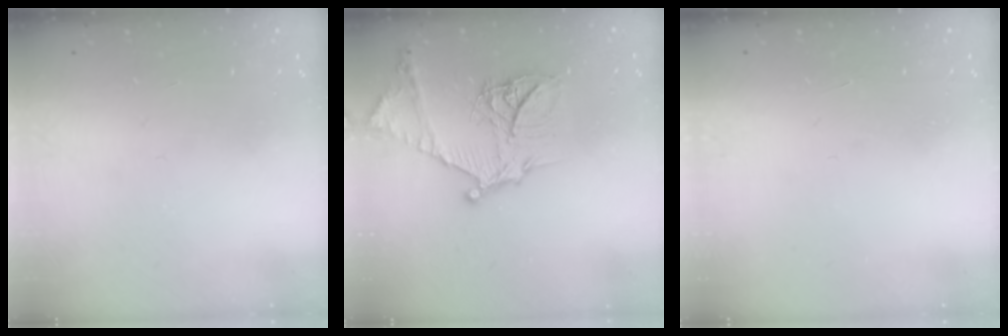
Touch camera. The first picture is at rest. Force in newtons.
{"total": 19.1, "press": 19.0, "slide": 1.7}
{"total": 1.5, "press": 1.5, "slide": 0.1}